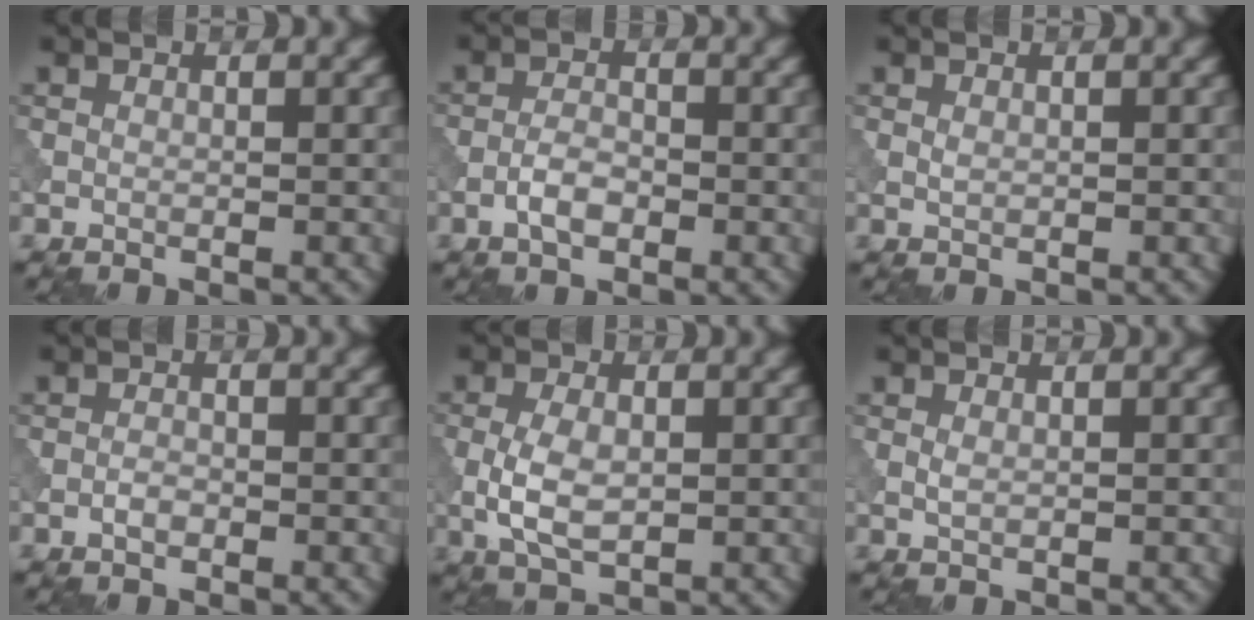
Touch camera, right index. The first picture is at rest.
{"total": 2.5, "force": [-1.1, 1.2, 1.9], "torque": [-0.035, 0.005, -0.026]}
{"total": 0.7, "force": [0.1, 0.5, 0.5], "torque": [-0.013, 0.000, 0.004]}
{"total": 1.1, "force": [-0.5, 0.6, 0.8], "torque": [-0.015, 0.002, -0.013]}
{"total": 4.3, "force": [-0.5, 2.4, 3.5], "torque": [-0.080, -0.002, -0.010]}
{"total": 1.0, "force": [0.1, 0.6, 0.7], "torque": [-0.019, -0.001, 0.003]}